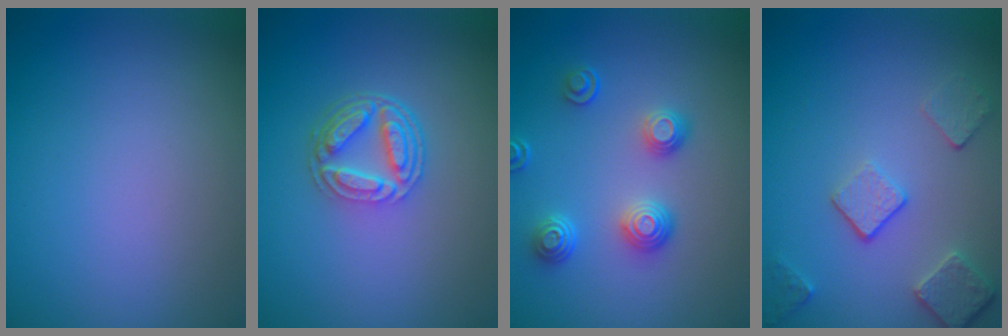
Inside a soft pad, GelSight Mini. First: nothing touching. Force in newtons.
{"total": 4.4, "press": 3.3, "slide": 2.9}
{"total": 3.4, "press": 2.8, "slide": 1.9}
{"total": 3.5, "press": 2.8, "slide": 2.1}